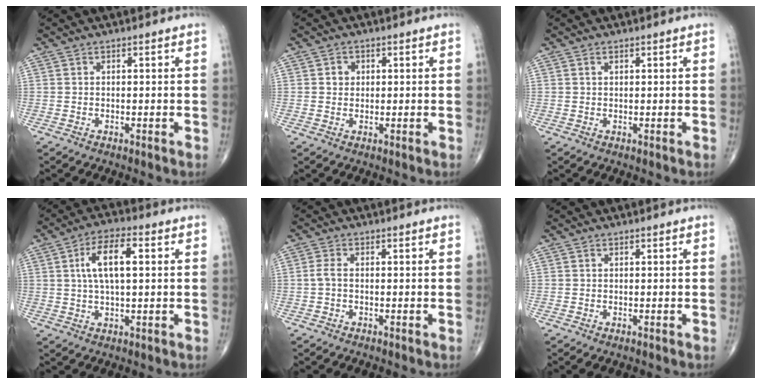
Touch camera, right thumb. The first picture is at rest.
{"total": 2.1, "force": [0.5, 1.9, 0.8], "torque": [-0.001, 0.001, 0.005]}
{"total": 0.7, "force": [0.4, 0.4, 0.4], "torque": [-0.008, 0.001, 0.007]}
{"total": 9.3, "force": [1.9, 3.8, 8.3], "torque": [-0.145, 0.013, 0.029]}
{"total": 2.0, "force": [-0.2, 1.1, 1.6], "torque": [-0.035, 0.003, -0.008]}
{"total": 0.6, "force": [-0.1, 0.4, 0.5], "torque": [-0.007, -0.003, 0.000]}